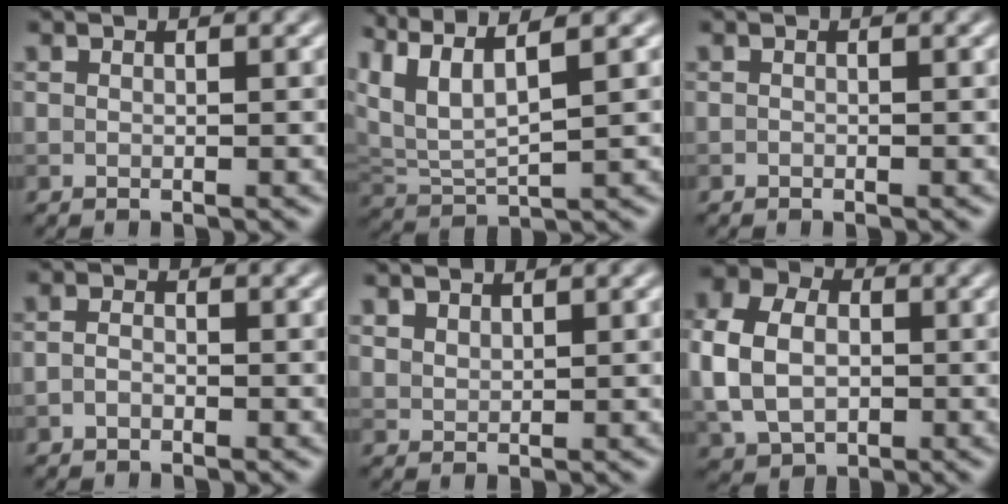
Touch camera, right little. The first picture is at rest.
{"total": 6.1, "force": [3.9, 1.8, 4.2], "torque": [-0.099, 0.015, 0.076]}
{"total": 0.0}
{"total": 1.1, "force": [-0.6, 0.7, 0.6], "torque": [-0.013, 0.001, -0.016]}
{"total": 1.5, "force": [1.4, 0.7, 0.3], "torque": [-0.014, 0.000, 0.036]}
{"total": 8.8, "force": [-0.5, 6.9, 5.4], "torque": [-0.127, 0.000, -0.021]}